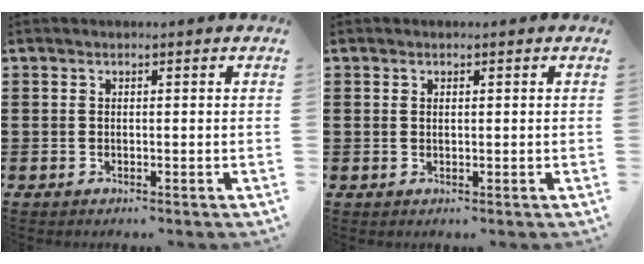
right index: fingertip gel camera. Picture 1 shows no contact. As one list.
[{"total": 0.5, "force": [0.3, 0.3, 0.3], "torque": [-0.007, 0.002, 0.006]}]